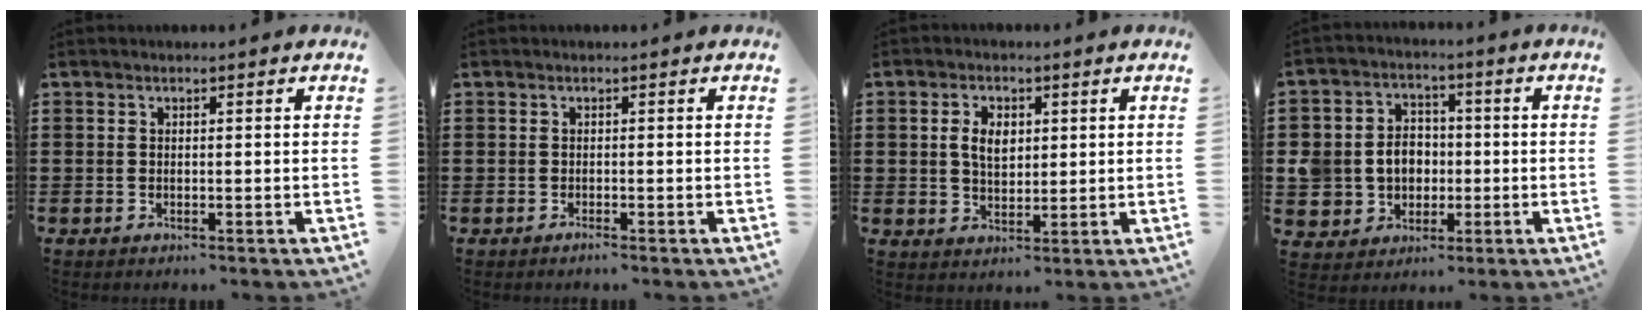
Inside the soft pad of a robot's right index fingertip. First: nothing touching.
{"total": 0.6, "force": [-0.5, 0.0, 0.2], "torque": [-0.006, -0.003, -0.010]}
{"total": 4.3, "force": [0.8, 2.8, 3.2], "torque": [-0.062, 0.009, 0.011]}
{"total": 6.9, "force": [-0.3, 6.5, 2.4], "torque": [-0.075, 0.018, -0.002]}